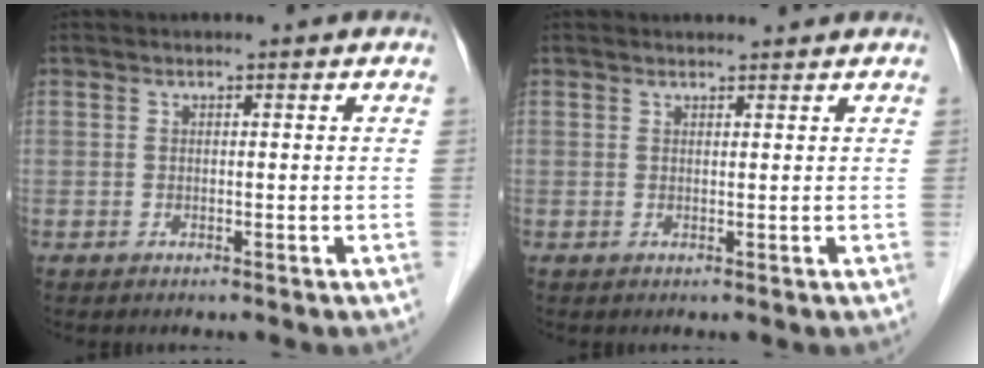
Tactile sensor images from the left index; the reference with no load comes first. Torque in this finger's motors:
{"motor_torque": [0.37, -0.13, 0.02, -0.02]}